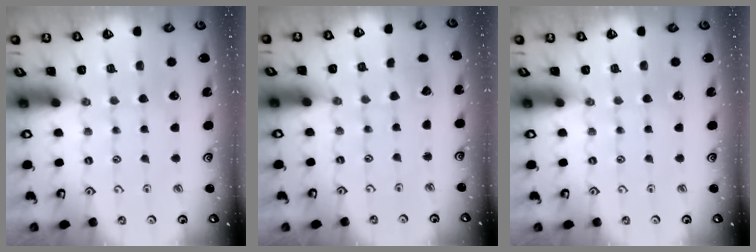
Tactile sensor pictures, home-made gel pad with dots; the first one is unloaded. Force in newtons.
{"total": 2.7, "press": 2.6, "slide": 0.3}
{"total": 0.0}